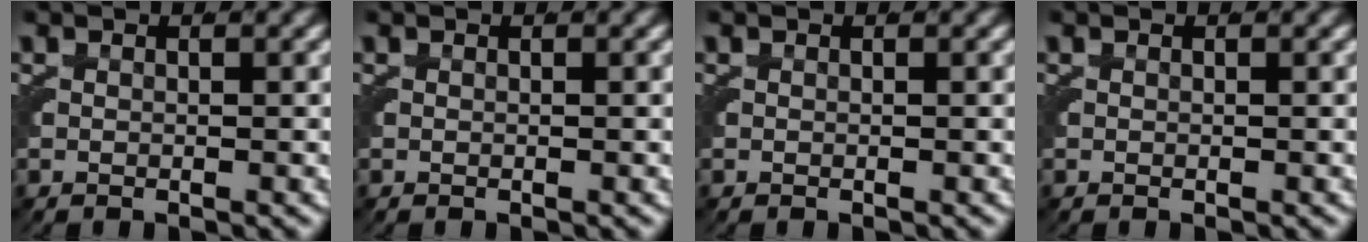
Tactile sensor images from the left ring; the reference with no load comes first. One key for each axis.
{"total": 0.0}
{"total": 0.0}
{"total": 0.0}